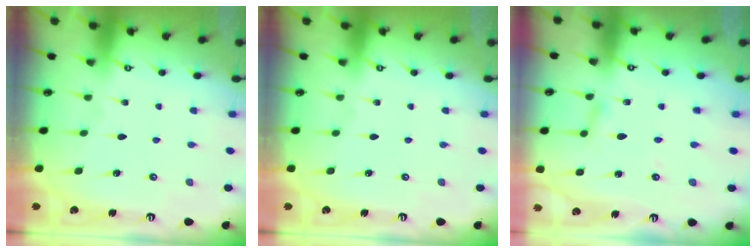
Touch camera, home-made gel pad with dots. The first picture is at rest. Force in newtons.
{"total": 0.0}
{"total": 2.4, "press": 2.4, "slide": 0.2}